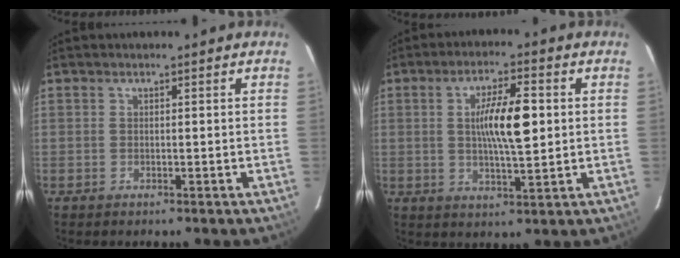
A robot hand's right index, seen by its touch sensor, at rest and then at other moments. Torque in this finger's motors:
{"motor_torque": [0.64, -0.03, 0.34, 0.13]}